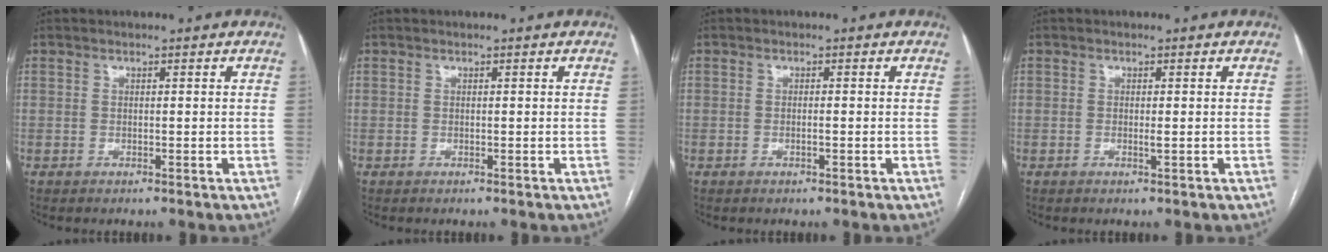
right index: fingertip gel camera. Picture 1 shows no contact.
{"total": 0.0}
{"total": 0.9, "force": [-0.4, 0.0, 0.8], "torque": [-0.017, 0.001, -0.006]}
{"total": 0.8, "force": [-0.2, -0.1, 0.8], "torque": [-0.016, -0.001, -0.004]}